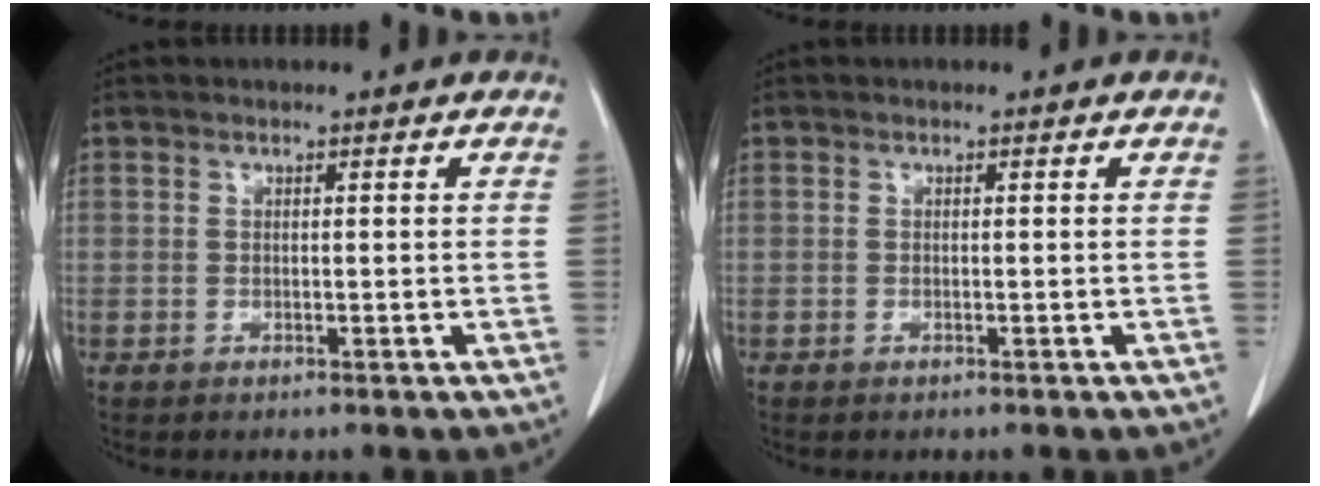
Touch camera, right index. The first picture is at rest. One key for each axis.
{"total": 0.0}